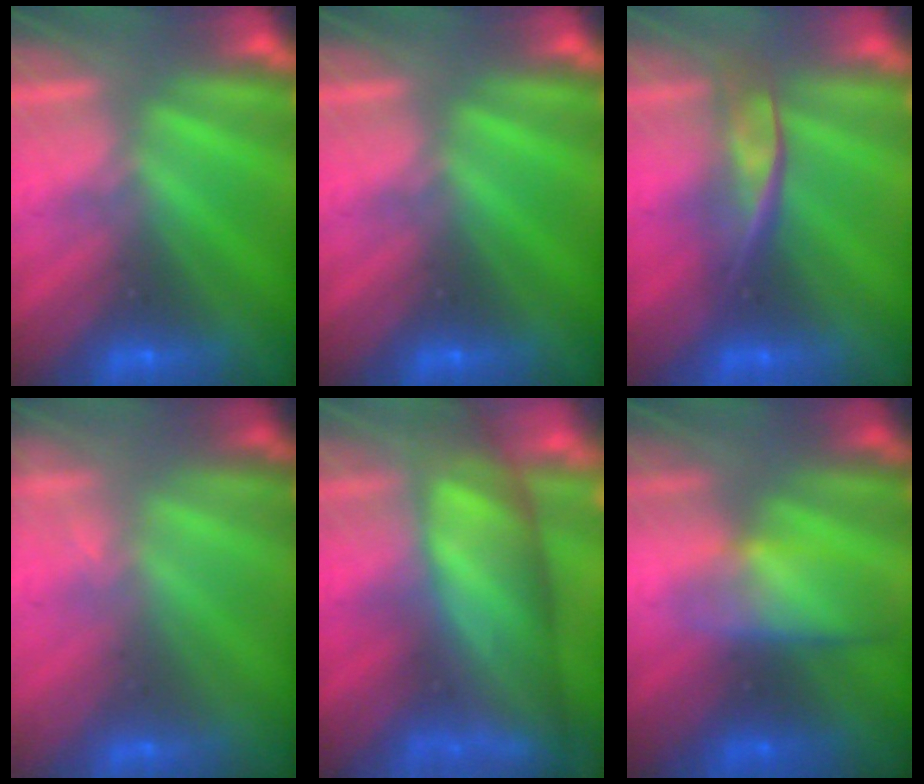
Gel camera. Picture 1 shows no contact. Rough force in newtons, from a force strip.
{"total": 0.0}
{"total": 2.4}
{"total": 1.5}
{"total": 11.2}
{"total": 2.9}